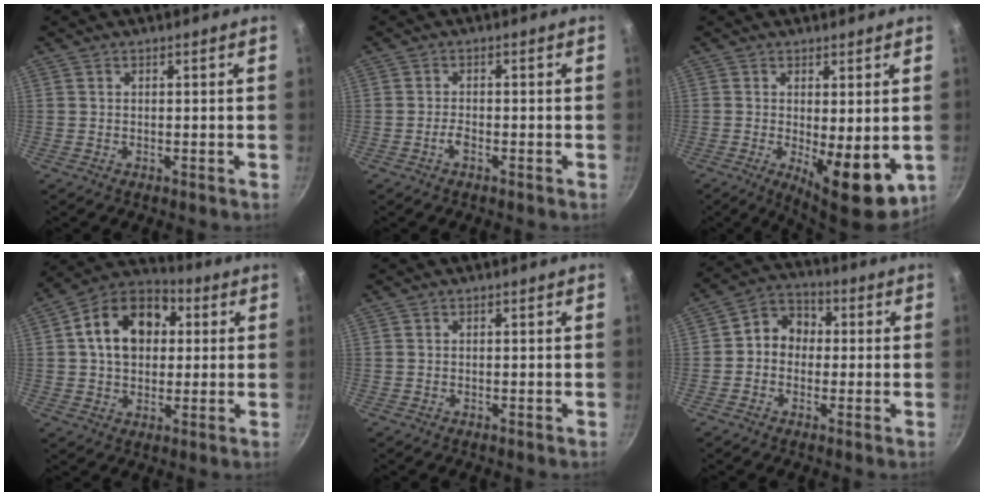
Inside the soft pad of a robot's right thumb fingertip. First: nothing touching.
{"total": 1.7, "force": [-1.0, 0.6, 1.2], "torque": [-0.024, 0.011, -0.021]}
{"total": 10.5, "force": [-1.6, 3.8, 9.7], "torque": [-0.114, -0.008, -0.008]}
{"total": 15.2, "force": [3.0, 11.1, 10.0], "torque": [-0.135, 0.026, 0.033]}
{"total": 0.0}
{"total": 7.4, "force": [0.1, 6.3, 3.8], "torque": [-0.026, 0.022, -0.019]}